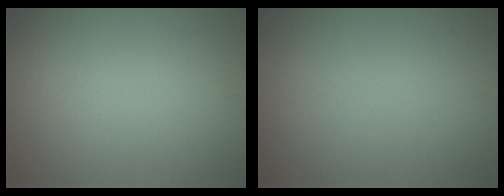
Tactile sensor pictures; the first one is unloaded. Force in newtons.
{"total": 0.0}